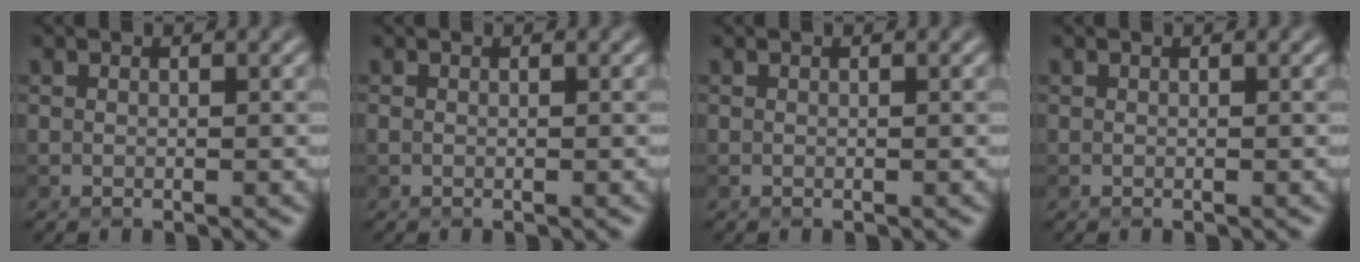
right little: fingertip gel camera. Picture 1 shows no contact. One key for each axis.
{"total": 0.0}
{"total": 0.0}
{"total": 0.0}